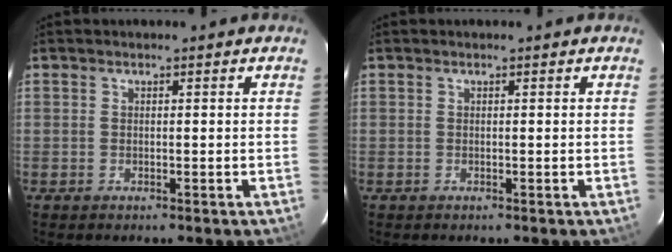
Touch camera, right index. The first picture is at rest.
{"total": 0.0}